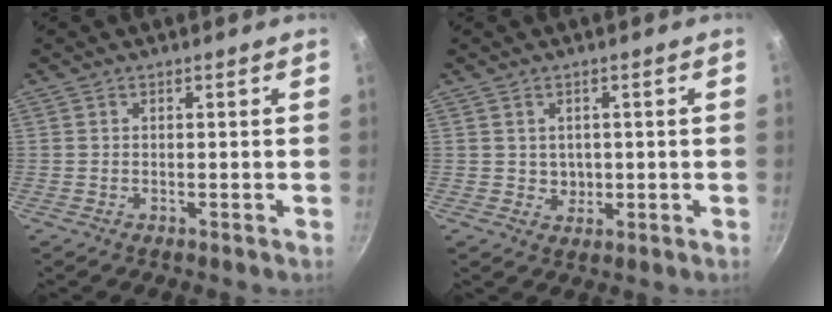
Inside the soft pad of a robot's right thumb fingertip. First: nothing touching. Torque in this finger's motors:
{"motor_torque": [-0.48, 0.61, 0.47, 0.08, -0.06]}